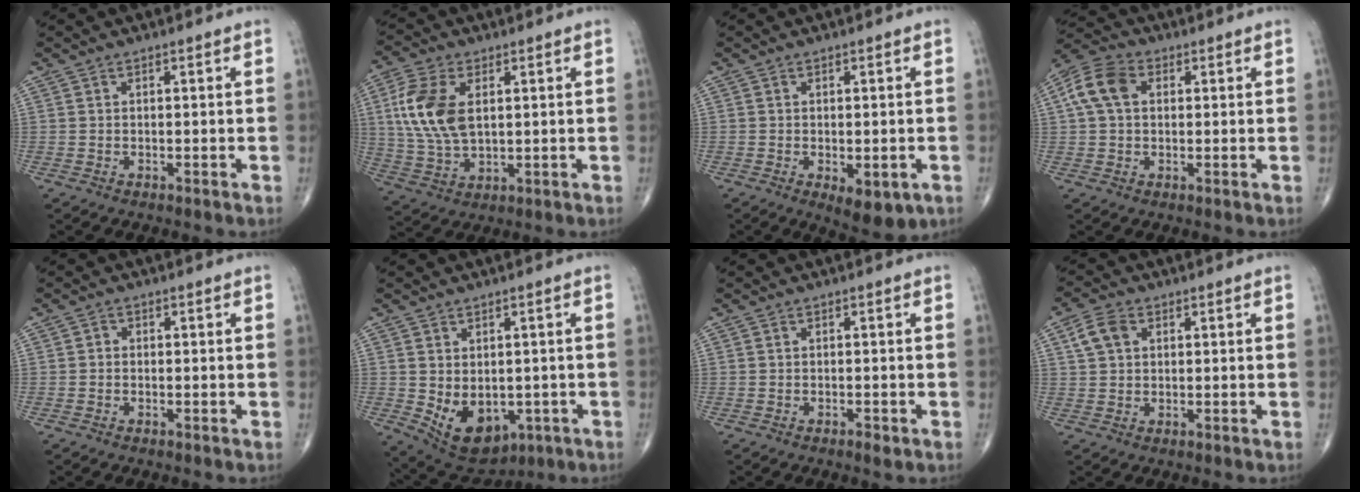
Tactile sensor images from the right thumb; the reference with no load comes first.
{"total": 12.5, "force": [2.6, 7.1, 9.9], "torque": [-0.208, -0.008, 0.051]}
{"total": 6.7, "force": [-2.3, 3.1, 5.5], "torque": [-0.068, -0.008, -0.021]}
{"total": 8.6, "force": [1.9, 6.0, 5.9], "torque": [-0.120, 0.023, 0.028]}
{"total": 0.9, "force": [-0.2, 0.8, 0.3], "torque": [0.006, 0.003, -0.009]}
{"total": 10.7, "force": [-2.2, 7.3, 7.6], "torque": [-0.095, -0.006, -0.009]}
{"total": 1.3, "force": [-0.7, 0.5, 1.0], "torque": [-0.017, -0.002, -0.012]}
{"total": 5.1, "force": [1.7, 3.6, 3.1], "torque": [-0.056, 0.007, 0.030]}